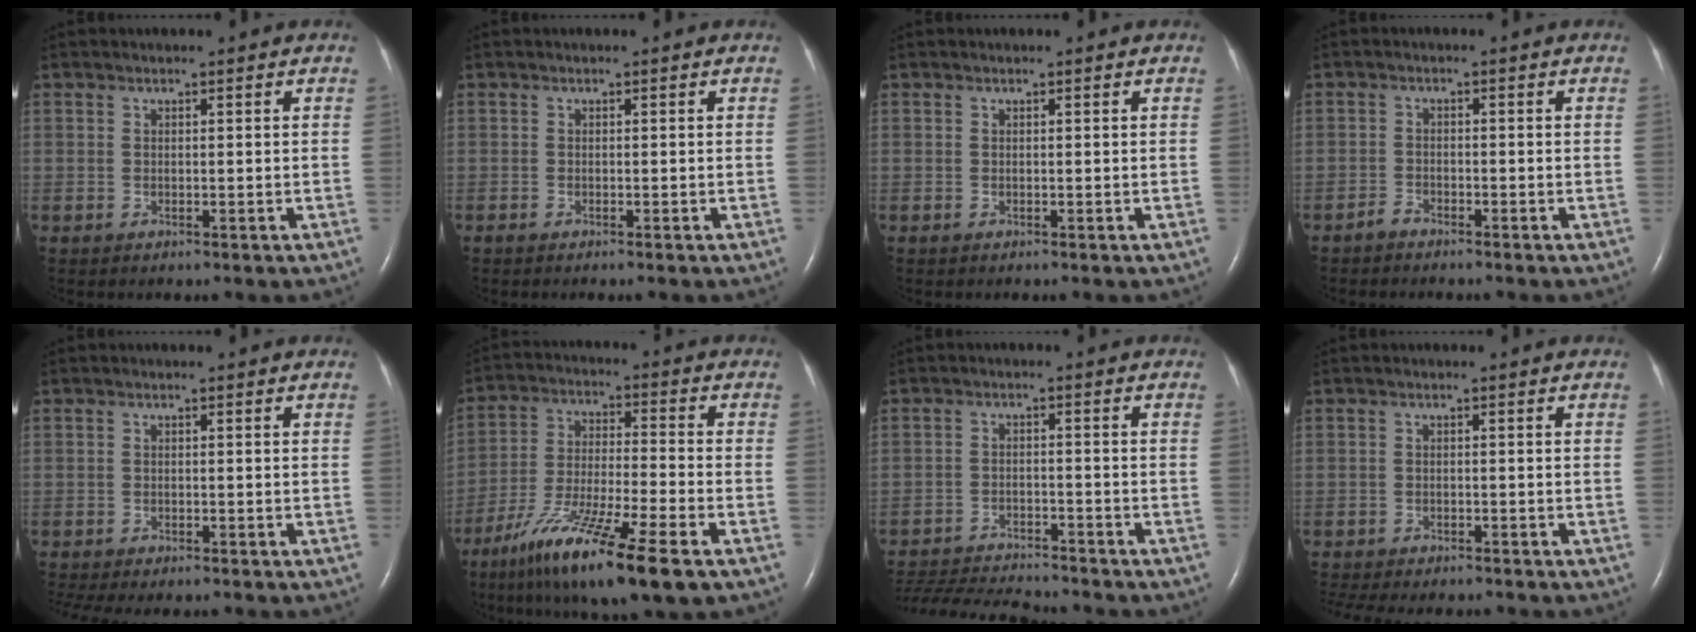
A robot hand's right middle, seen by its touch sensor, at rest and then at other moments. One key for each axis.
{"total": 0.7, "fx": -0.6, "fy": 0.0, "fz": 0.4, "tx": -0.011, "ty": -0.001, "tz": -0.010}
{"total": 0.0}
{"total": 1.4, "fx": -1.4, "fy": 0.3, "fz": 0.2, "tx": -0.009, "ty": -0.001, "tz": -0.025}
{"total": 8.6, "fx": -7.5, "fy": 1.8, "fz": 3.8, "tx": -0.061, "ty": -0.005, "tz": -0.107}
{"total": 16.8, "fx": -10.2, "fy": 1.1, "fz": 13.3, "tx": -0.249, "ty": -0.046, "tz": -0.180}
{"total": 14.6, "fx": -13.6, "fy": 1.3, "fz": 5.1, "tx": -0.102, "ty": -0.018, "tz": -0.209}
{"total": 12.0, "fx": -10.5, "fy": 3.1, "fz": 4.9, "tx": -0.094, "ty": -0.009, "tz": -0.141}